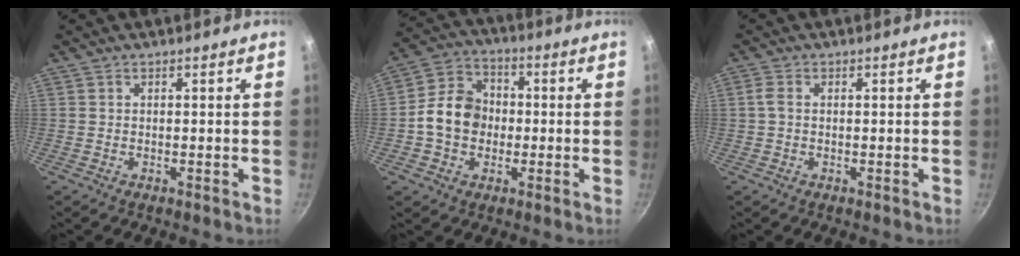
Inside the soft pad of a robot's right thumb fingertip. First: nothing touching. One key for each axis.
{"total": 10.9, "fx": -0.9, "fy": 8.9, "fz": 6.2, "tx": -0.079, "ty": 0.025, "tz": -0.033}
{"total": 2.0, "fx": 0.1, "fy": 1.3, "fz": 1.5, "tx": -0.035, "ty": 0.006, "tz": 0.000}